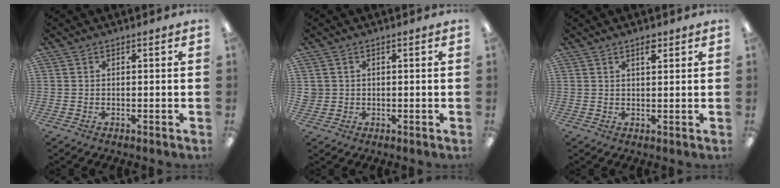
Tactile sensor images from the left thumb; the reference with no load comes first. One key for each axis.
{"total": 1.8, "fx": 0.5, "fy": 1.7, "fz": 0.1, "tx": -0.005, "ty": 0.002, "tz": 0.008}
{"total": 2.6, "fx": 1.8, "fy": 0.7, "fz": 1.7, "tx": -0.021, "ty": -0.005, "tz": 0.029}